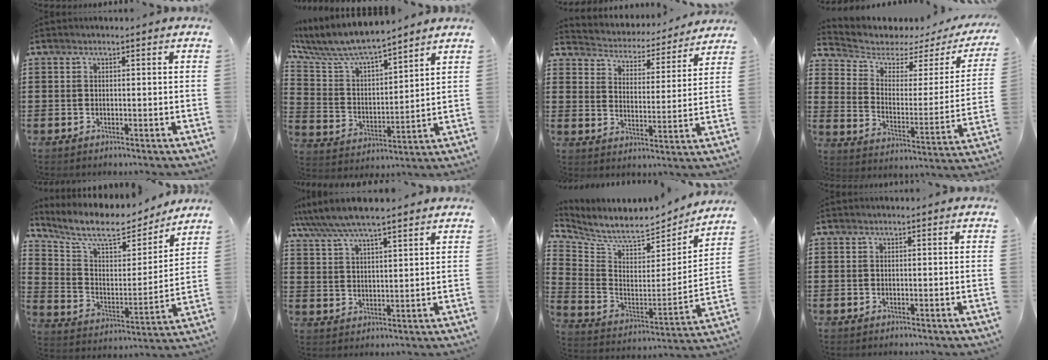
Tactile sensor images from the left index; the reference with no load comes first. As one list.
[{"total": 7.6, "force": [7.1, 1.2, 2.5], "torque": [-0.083, -0.044, 0.122]}, {"total": 3.8, "force": [3.7, 0.3, -0.3], "torque": [-0.021, -0.035, 0.057]}, {"total": 3.9, "force": [3.1, 1.9, 1.4], "torque": [-0.052, -0.023, 0.047]}, {"total": 9.9, "force": [8.5, 2.4, 4.6], "torque": [-0.119, -0.050, 0.144]}, {"total": 6.5, "force": [5.6, 0.8, 3.1], "torque": [-0.076, -0.017, 0.100]}, {"total": 7.0, "force": [6.5, 0.8, 2.5], "torque": [-0.083, -0.060, 0.108]}, {"total": 0.0}]